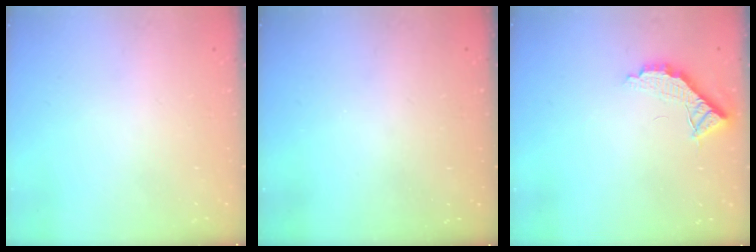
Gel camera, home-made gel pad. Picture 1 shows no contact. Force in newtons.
{"total": 2.9, "press": 2.8, "slide": 0.8}
{"total": 9.1, "press": 9.1, "slide": 0.8}